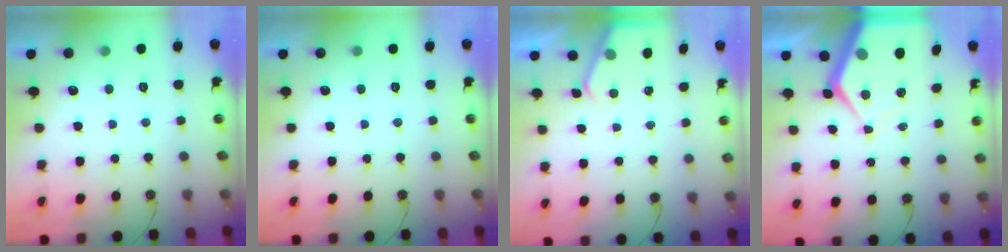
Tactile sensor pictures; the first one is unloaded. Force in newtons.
{"total": 0.0}
{"total": 2.2, "press": 2.2, "slide": 0.3}
{"total": 10.6, "press": 10.6, "slide": 0.9}